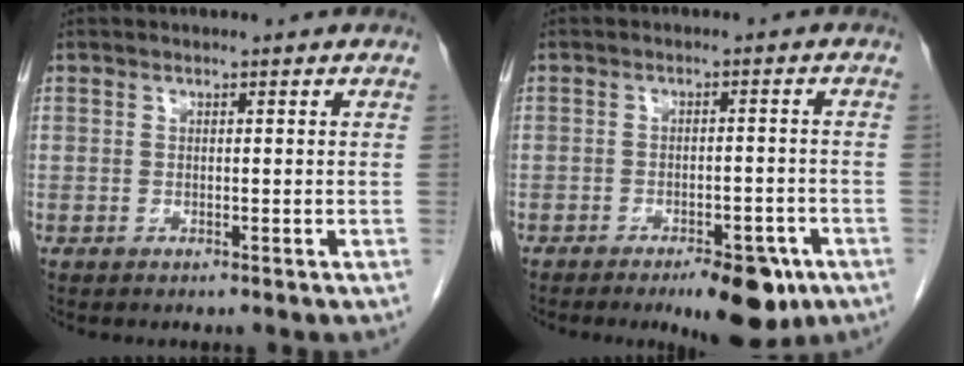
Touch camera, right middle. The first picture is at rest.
{"total": 7.9, "force": [-5.1, 2.7, 5.5], "torque": [-0.067, -0.004, -0.068]}